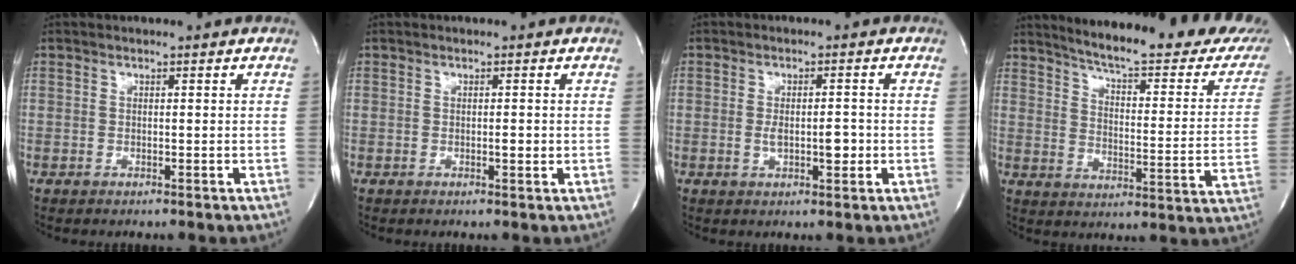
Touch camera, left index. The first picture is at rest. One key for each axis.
{"total": 1.0, "fx": -0.1, "fy": 0.2, "fz": 1.0, "tx": -0.017, "ty": -0.001, "tz": -0.001}
{"total": 4.0, "fx": -0.7, "fy": 1.5, "fz": 3.7, "tx": -0.062, "ty": -0.001, "tz": -0.005}
{"total": 26.3, "fx": 23.2, "fy": 4.1, "fz": 11.7, "tx": -0.165, "ty": -0.079, "tz": 0.276}